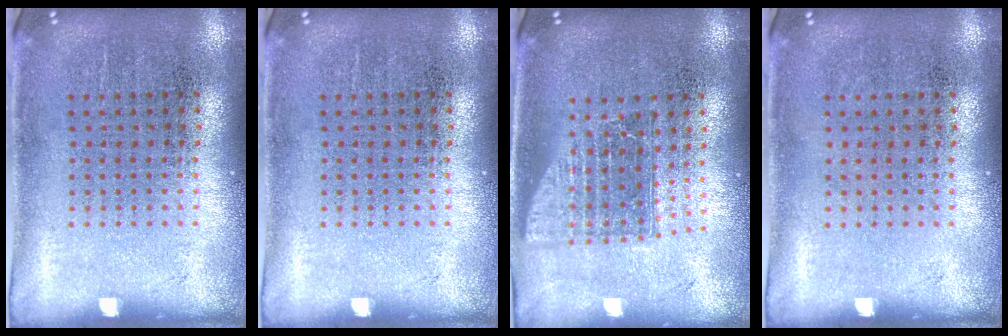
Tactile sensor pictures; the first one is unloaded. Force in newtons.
{"total": 0.0}
{"total": 1.6, "press": 1.3, "slide": 1.0}
{"total": 0.0}